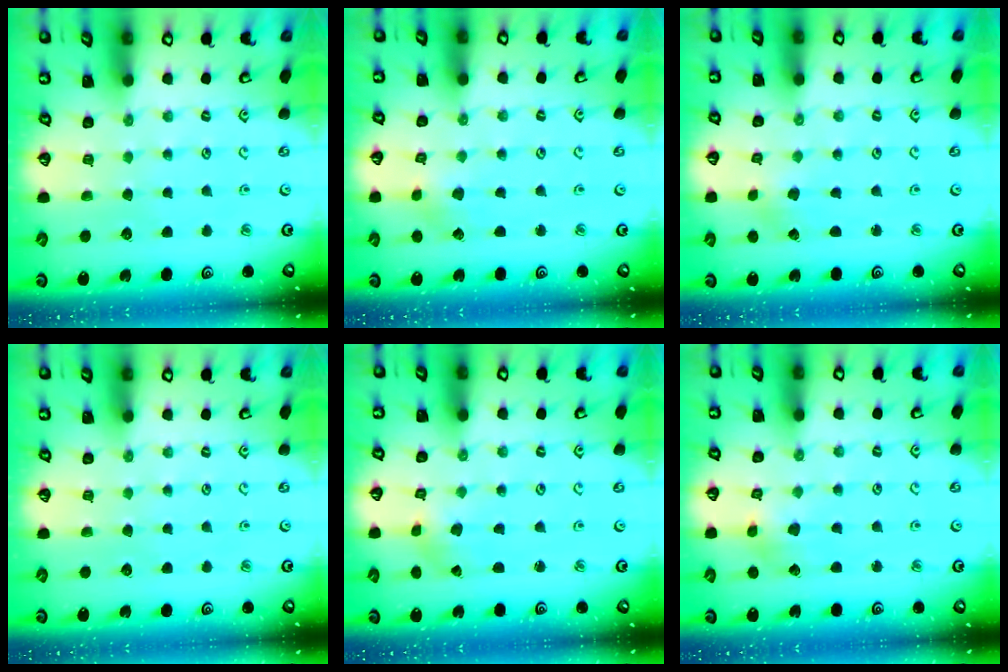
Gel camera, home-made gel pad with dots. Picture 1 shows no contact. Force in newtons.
{"total": 1.8, "press": 1.8, "slide": 0.1}
{"total": 0.0}
{"total": 0.0}
{"total": 0.7, "press": 0.7, "slide": 0.1}
{"total": 4.0, "press": 4.0, "slide": 0.6}